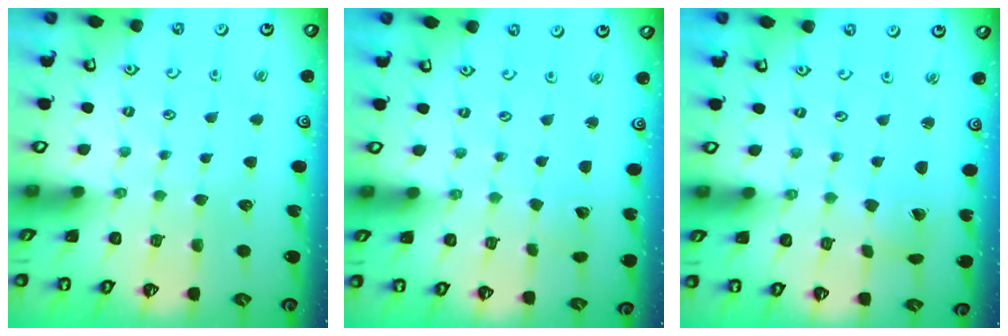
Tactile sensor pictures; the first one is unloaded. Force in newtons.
{"total": 1.8, "press": 1.8, "slide": 0.2}
{"total": 1.9, "press": 1.8, "slide": 0.7}